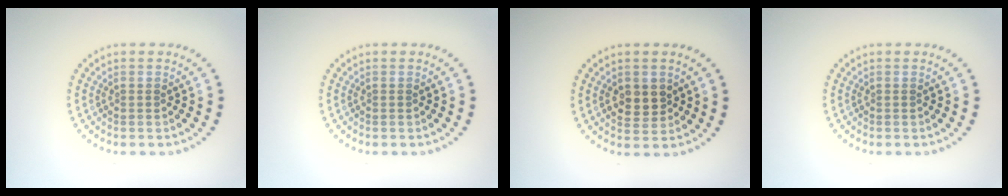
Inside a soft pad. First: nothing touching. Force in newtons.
{"total": 0.0}
{"total": 2.5, "press": 2.5, "slide": 0.3}
{"total": 0.0}